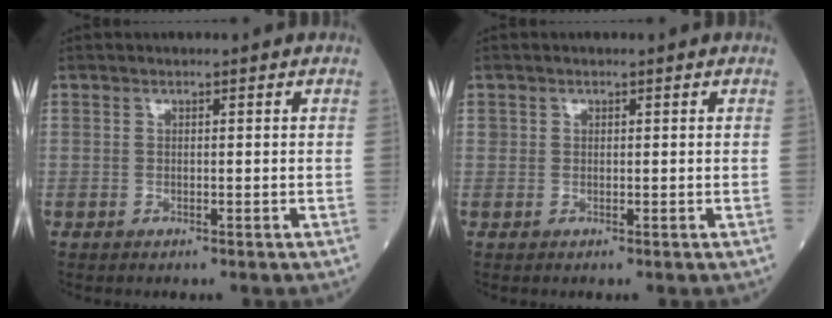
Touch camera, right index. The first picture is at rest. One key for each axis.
{"total": 0.6, "fx": 0.2, "fy": 0.5, "fz": 0.0, "tx": 0.005, "ty": 0.009, "tz": 0.006}